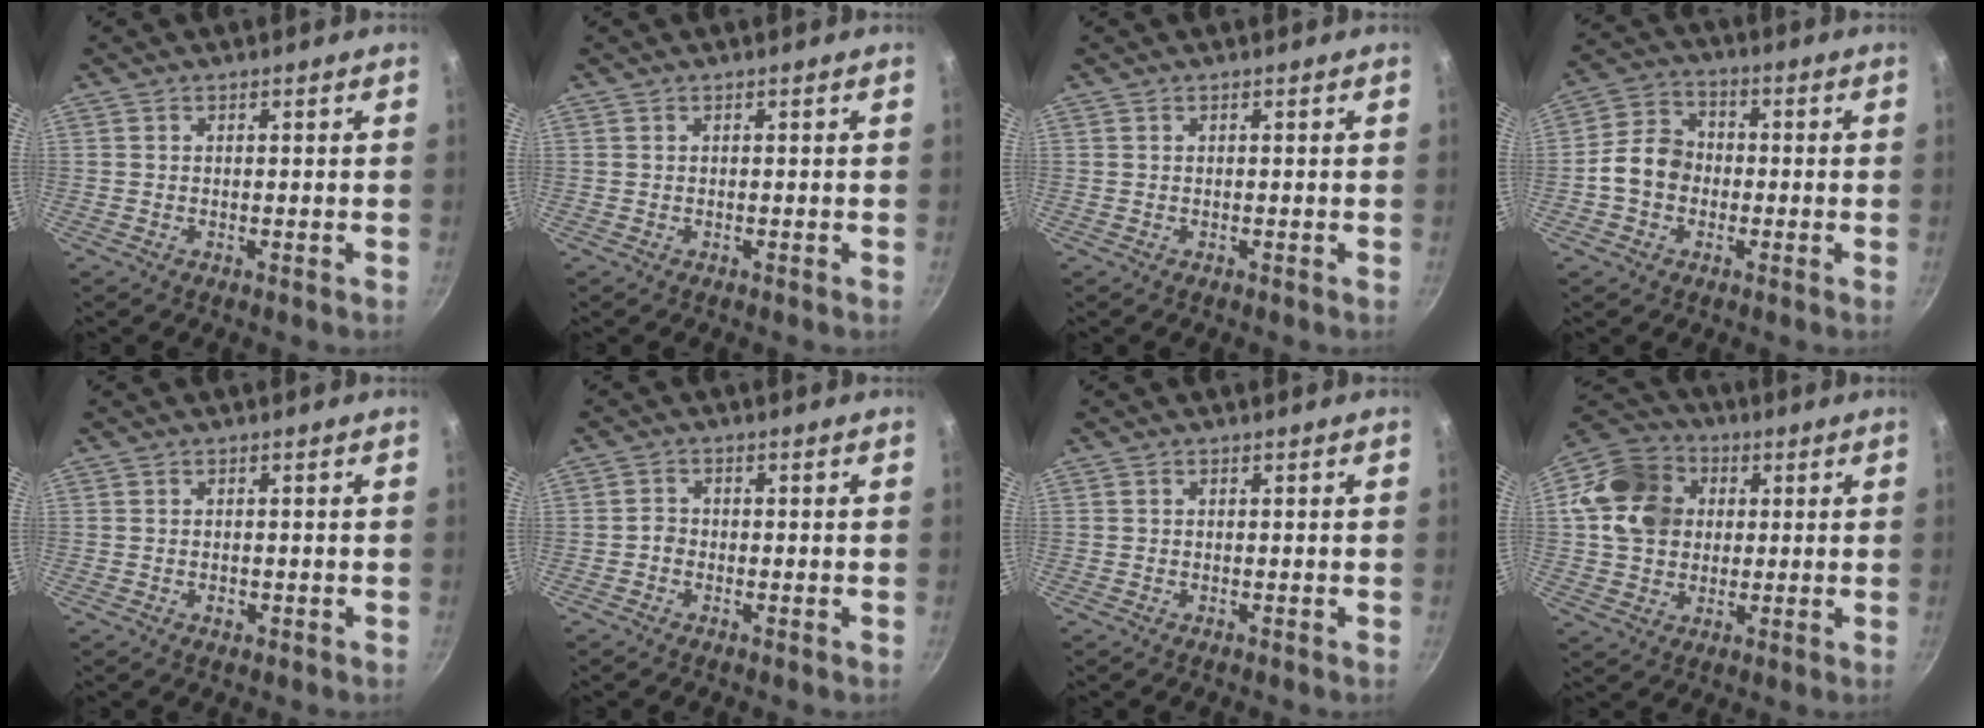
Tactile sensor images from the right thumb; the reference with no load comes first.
{"total": 0.0}
{"total": 0.0}
{"total": 8.4, "force": [-1.4, 6.9, 4.7], "torque": [-0.057, 0.026, -0.041]}
{"total": 1.2, "force": [-0.4, 0.8, 0.8], "torque": [-0.012, 0.001, -0.006]}
{"total": 1.6, "force": [-0.7, 1.3, 0.7], "torque": [-0.012, 0.011, -0.019]}
{"total": 0.0}
{"total": 15.2, "force": [2.5, 12.5, 8.2], "torque": [-0.136, 0.020, 0.031]}